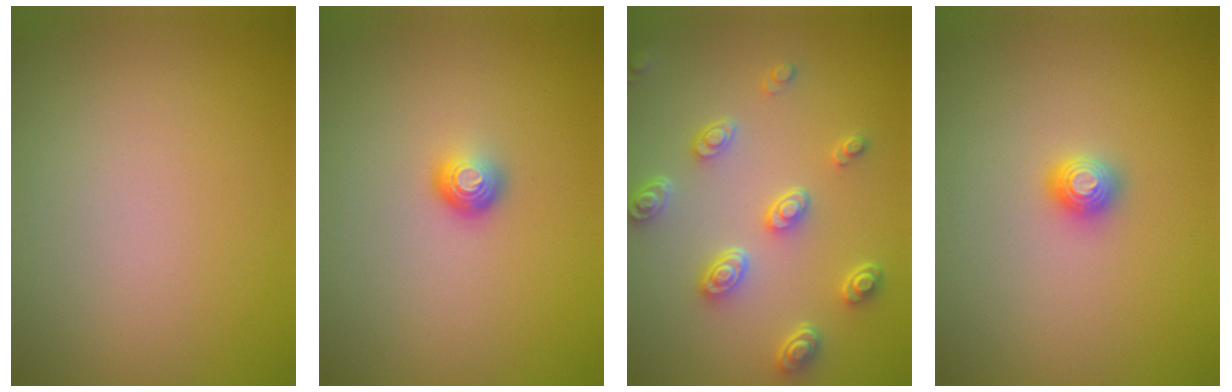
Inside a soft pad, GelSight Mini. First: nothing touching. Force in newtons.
{"total": 1.5, "press": 1.0, "slide": 1.1}
{"total": 4.5, "press": 3.4, "slide": 2.9}
{"total": 1.2, "press": 1.2, "slide": 0.3}